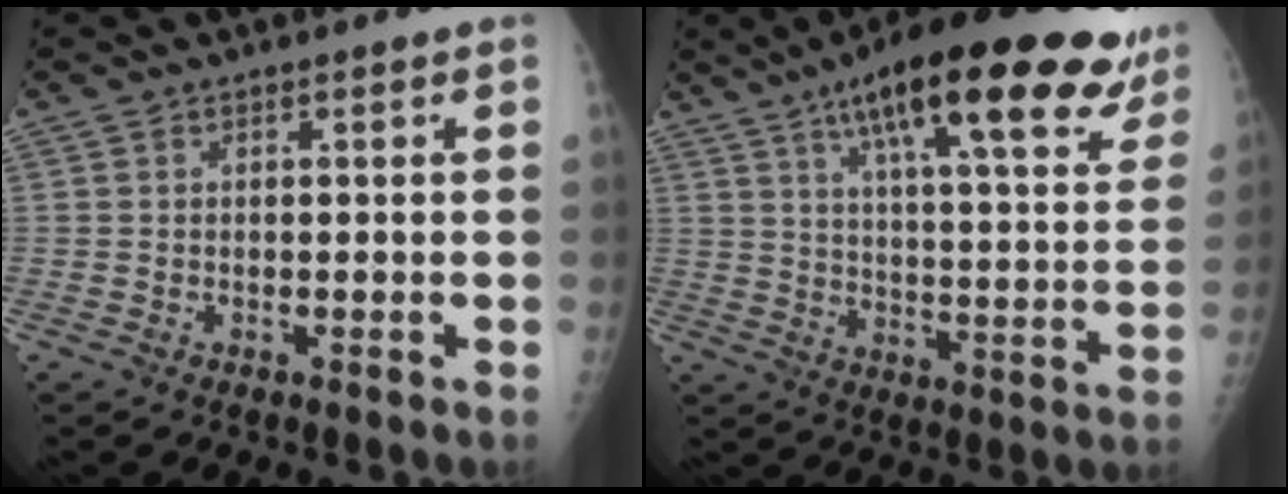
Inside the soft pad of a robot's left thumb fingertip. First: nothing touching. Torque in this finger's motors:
{"motor_torque": [1.11, 0.38, 1.72, -1.06, 0.34]}